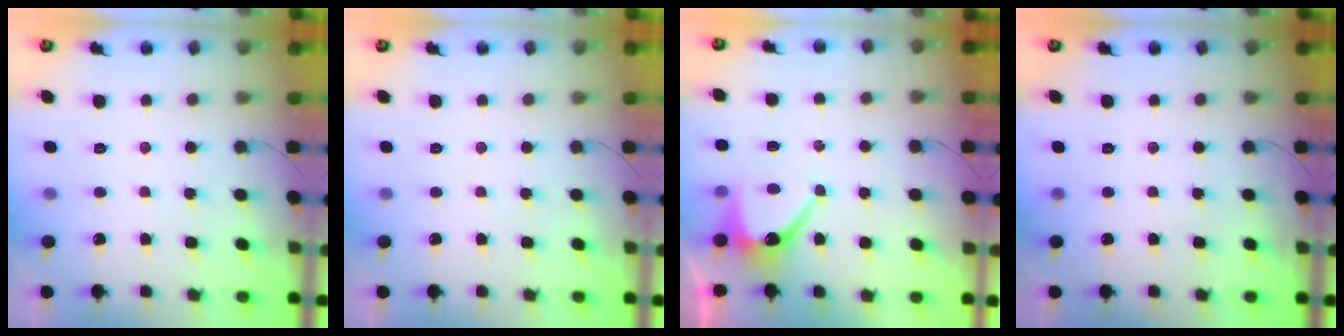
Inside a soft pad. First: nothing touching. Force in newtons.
{"total": 0.0}
{"total": 6.9, "press": 6.9, "slide": 0.2}
{"total": 0.0}